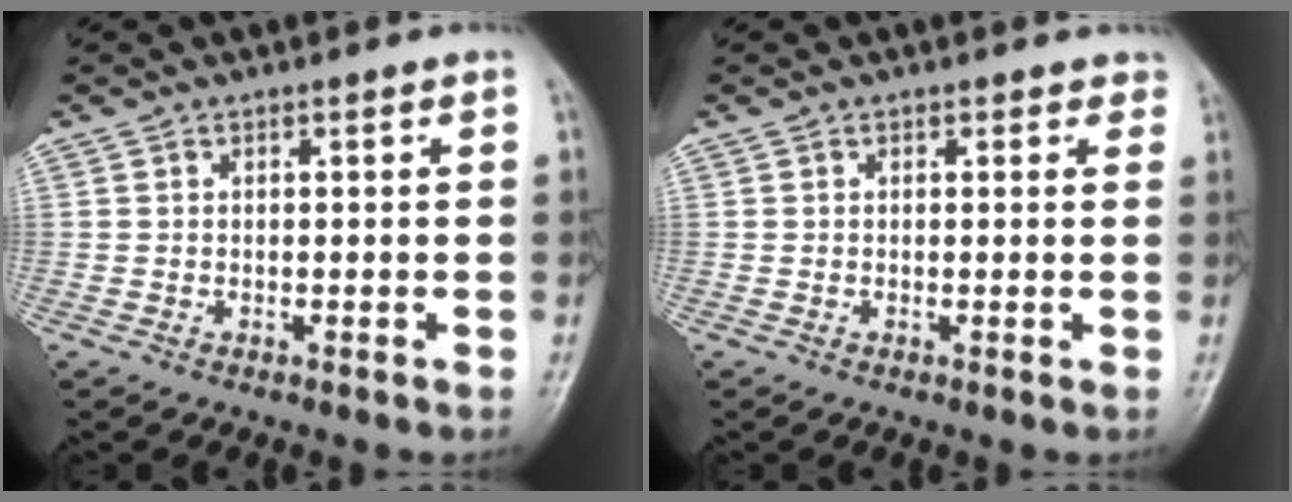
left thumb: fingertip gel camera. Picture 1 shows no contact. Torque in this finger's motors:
{"motor_torque": [-0.10, -0.01, -0.02, 0.02, 0.02]}